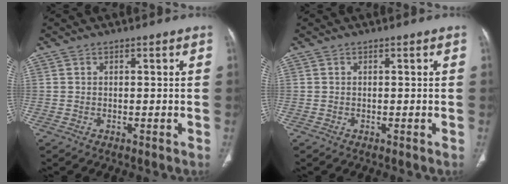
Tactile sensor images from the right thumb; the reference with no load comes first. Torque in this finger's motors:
{"motor_torque": [1.15, 1.19, -0.01, 0.01, 0.02]}